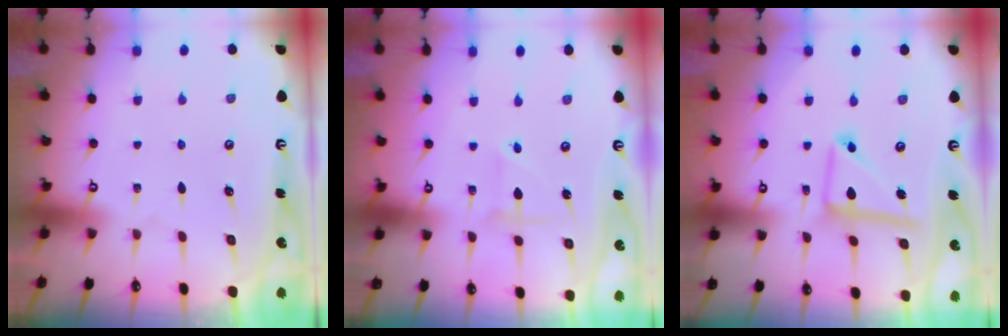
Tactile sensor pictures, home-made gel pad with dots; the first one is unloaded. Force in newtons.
{"total": 2.7, "press": 2.6, "slide": 0.3}
{"total": 11.5, "press": 11.4, "slide": 1.2}